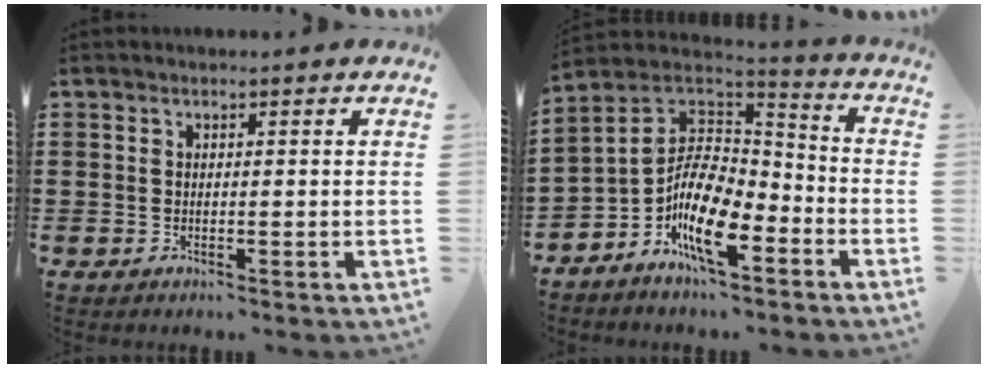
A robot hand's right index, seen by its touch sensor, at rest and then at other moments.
{"total": 12.1, "force": [-6.1, 5.1, 9.1], "torque": [-0.204, 0.000, -0.125]}